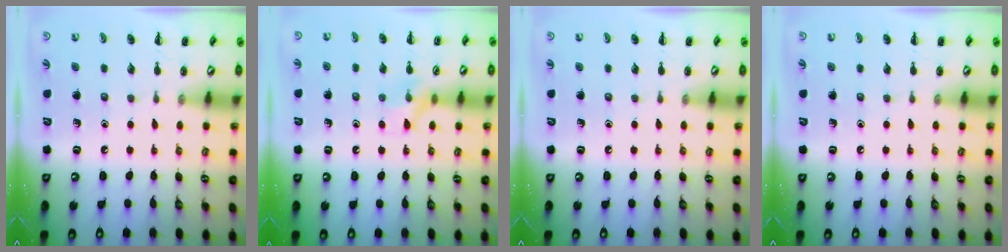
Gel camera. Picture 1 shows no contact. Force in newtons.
{"total": 7.3, "press": 7.3, "slide": 0.6}
{"total": 0.0}
{"total": 0.0}